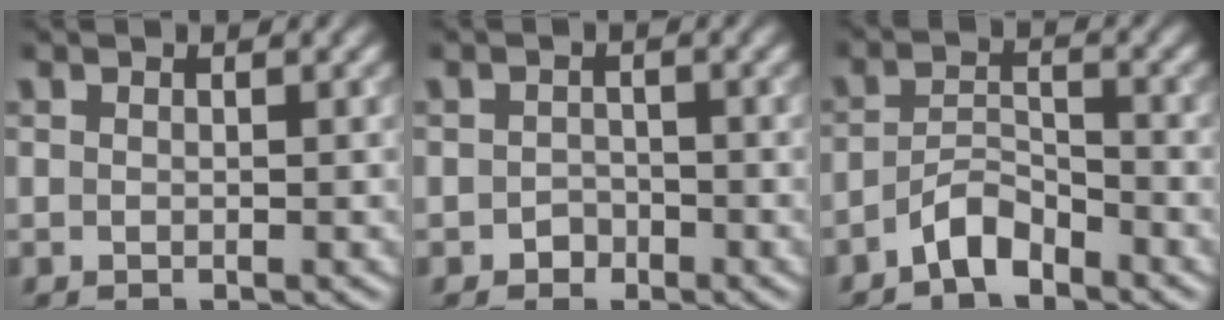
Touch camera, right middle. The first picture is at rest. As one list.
[{"total": 1.2, "force": [-0.7, 0.9, 0.3], "torque": [0.002, 0.003, -0.012]}, {"total": 2.9, "force": [-2.3, 1.0, 1.5], "torque": [-0.026, 0.012, -0.048]}]